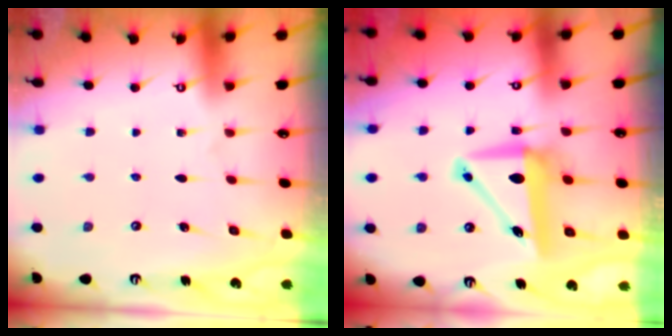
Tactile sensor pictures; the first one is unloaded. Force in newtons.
{"total": 9.6, "press": 9.1, "slide": 3.2}